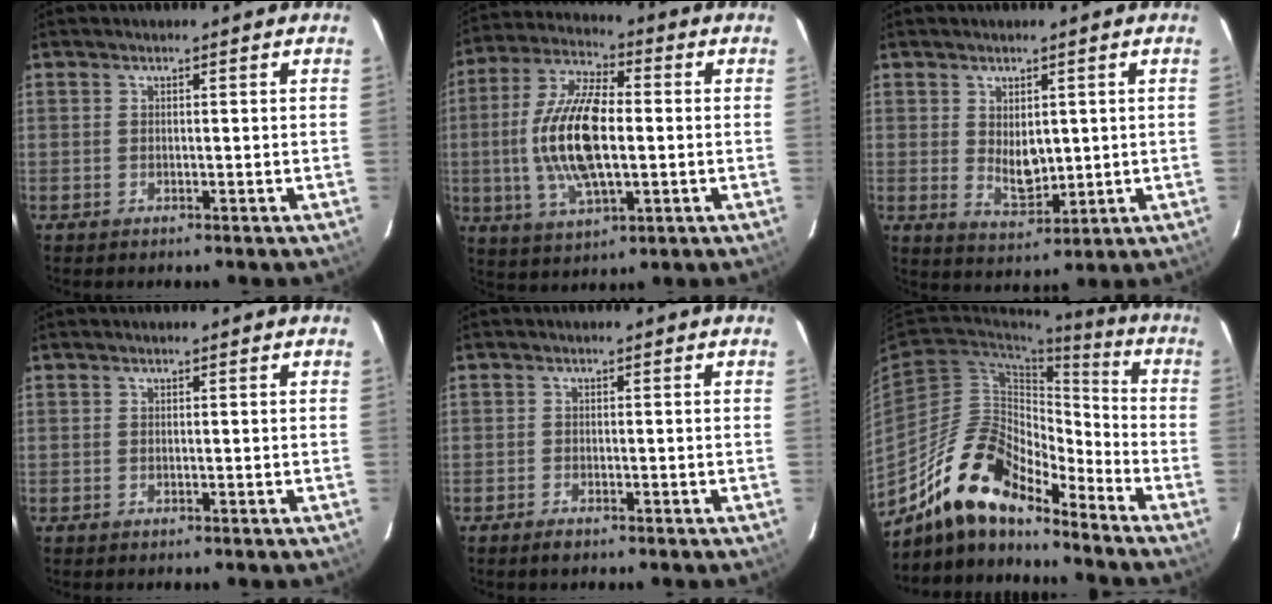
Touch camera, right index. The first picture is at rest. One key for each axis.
{"total": 16.2, "fx": -0.9, "fy": 6.4, "fz": 14.9, "tx": -0.302, "ty": 0.006, "tz": -0.015}
{"total": 5.3, "fx": 0.9, "fy": 3.2, "fz": 4.1, "tx": -0.064, "ty": -0.006, "tz": 0.026}
{"total": 0.0}
{"total": 1.3, "fx": -1.1, "fy": 0.4, "fz": 0.5, "tx": -0.014, "ty": -0.001, "tz": -0.023}
{"total": 17.2, "fx": -13.6, "fy": 5.6, "fz": 9.0, "tx": -0.163, "ty": 0.002, "tz": -0.257}